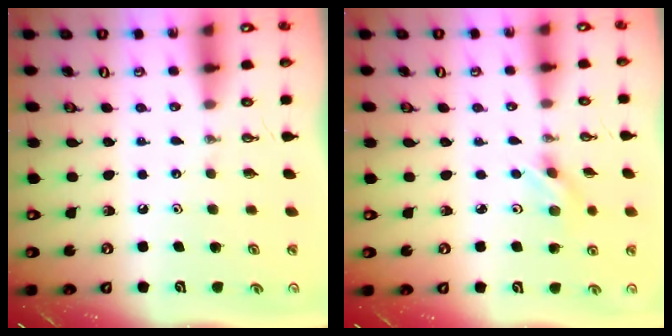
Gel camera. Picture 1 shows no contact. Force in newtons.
{"total": 2.0, "press": 1.9, "slide": 0.6}